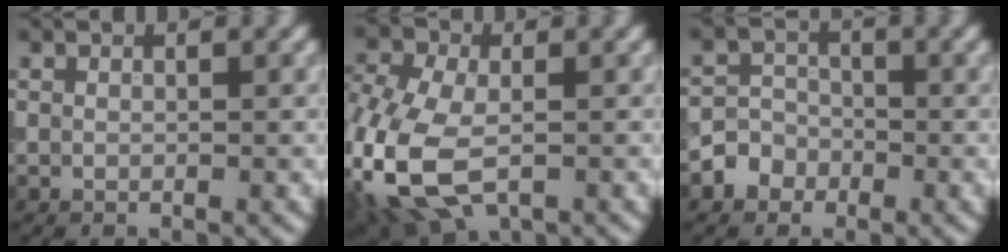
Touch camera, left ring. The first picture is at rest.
{"total": 10.3, "force": [-3.2, 6.4, 7.4], "torque": [-0.190, -0.016, -0.068]}
{"total": 2.7, "force": [-1.3, 2.3, 0.5], "torque": [0.011, 0.007, -0.032]}